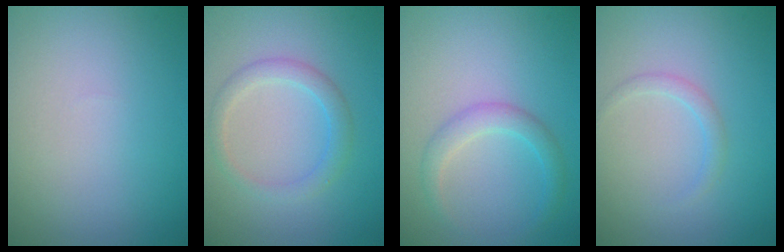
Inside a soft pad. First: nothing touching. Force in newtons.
{"total": 2.2, "press": 2.2, "slide": 0.1}
{"total": 2.1, "press": 2.1, "slide": 0.1}
{"total": 1.1, "press": 1.1, "slide": 0.1}